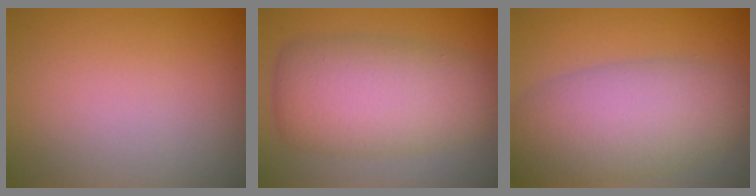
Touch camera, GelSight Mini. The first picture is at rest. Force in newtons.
{"total": 8.0, "press": 8.0, "slide": 0.4}
{"total": 7.7, "press": 7.7, "slide": 0.7}